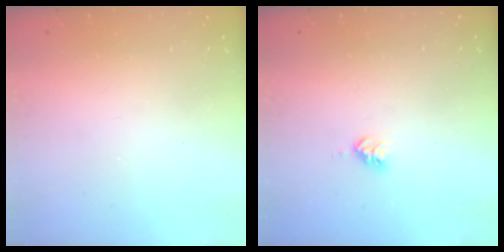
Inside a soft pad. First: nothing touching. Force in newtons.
{"total": 2.8, "press": 2.8, "slide": 0.2}